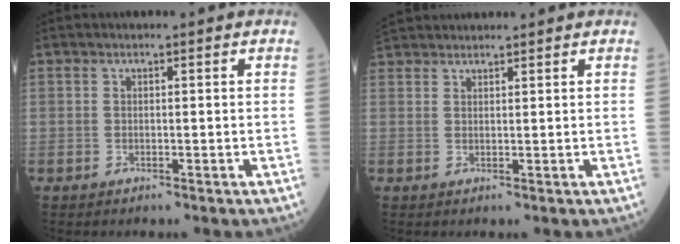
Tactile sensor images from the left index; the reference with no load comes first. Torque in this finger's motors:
{"motor_torque": [0.32, -0.24, 0.16, 0.03]}